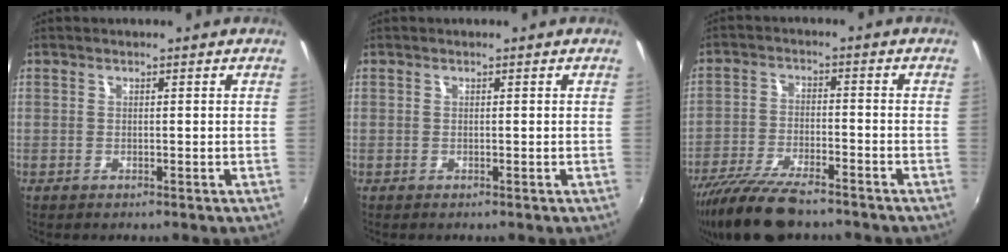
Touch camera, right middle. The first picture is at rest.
{"total": 0.0}
{"total": 12.0, "force": [-9.7, 3.1, 6.2], "torque": [-0.142, -0.028, -0.178]}